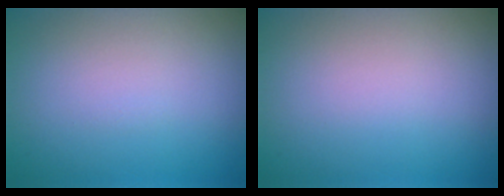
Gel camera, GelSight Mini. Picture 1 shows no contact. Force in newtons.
{"total": 0.0}